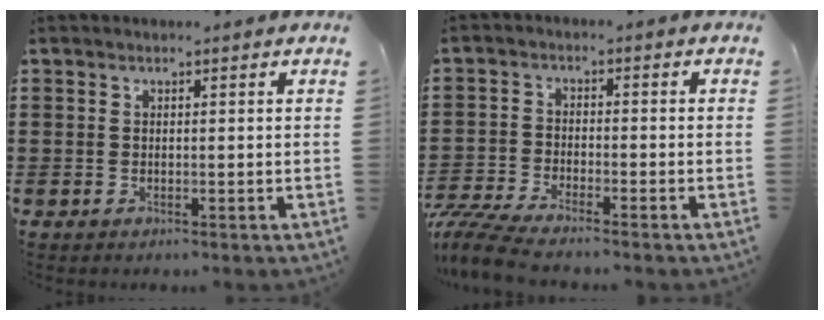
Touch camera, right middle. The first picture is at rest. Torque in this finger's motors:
{"motor_torque": [1.39, -0.75, 0.39, 0.17]}